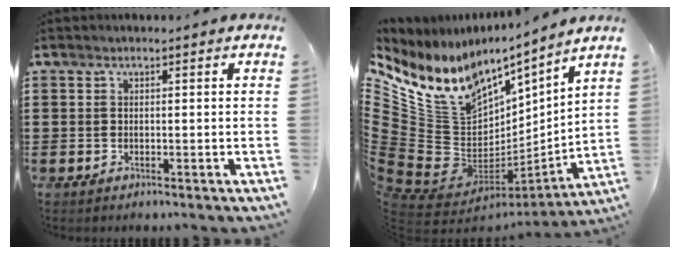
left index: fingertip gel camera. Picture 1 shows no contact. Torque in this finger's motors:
{"motor_torque": [2.14, 0.00, 0.68, 0.10]}